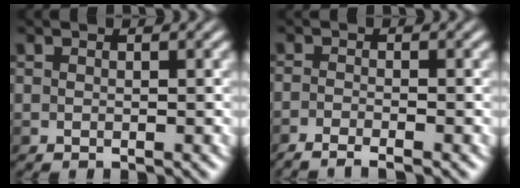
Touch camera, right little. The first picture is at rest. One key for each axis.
{"total": 3.0, "fx": -2.0, "fy": 0.6, "fz": 2.2, "tx": -0.040, "ty": -0.001, "tz": -0.043}